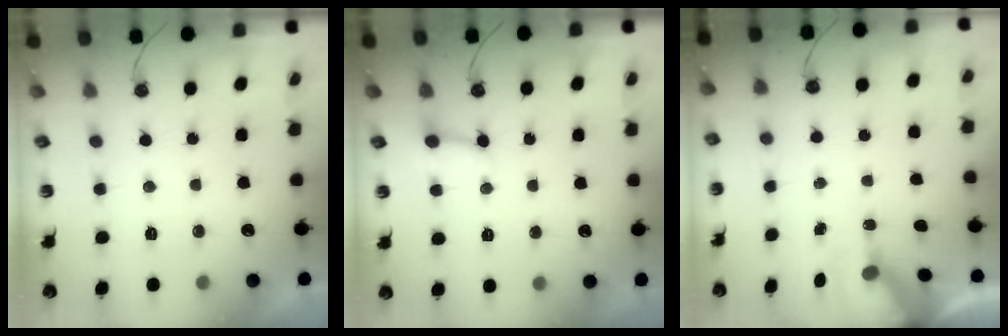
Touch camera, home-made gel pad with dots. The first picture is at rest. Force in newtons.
{"total": 2.7, "press": 2.7, "slide": 0.4}
{"total": 6.3, "press": 6.3, "slide": 0.7}